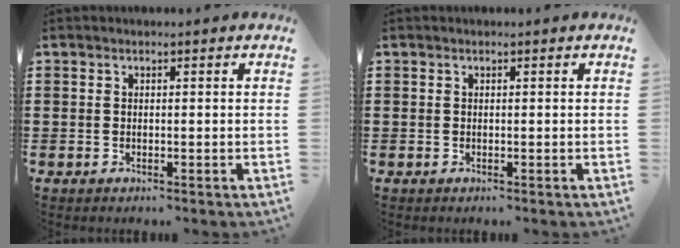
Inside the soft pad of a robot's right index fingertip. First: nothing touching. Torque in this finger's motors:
{"motor_torque": [0.00, 0.00, 0.00, 0.01]}